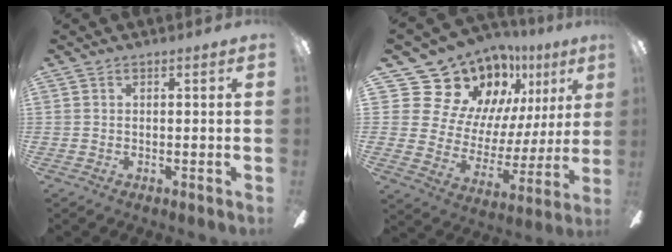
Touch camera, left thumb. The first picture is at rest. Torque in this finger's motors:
{"motor_torque": [0.25, 0.44, -0.03, 0.35, -0.01]}